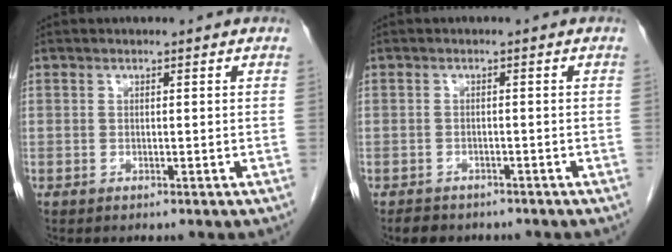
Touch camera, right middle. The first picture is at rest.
{"total": 3.8, "force": [-3.2, 1.8, 1.1], "torque": [-0.024, -0.004, -0.039]}